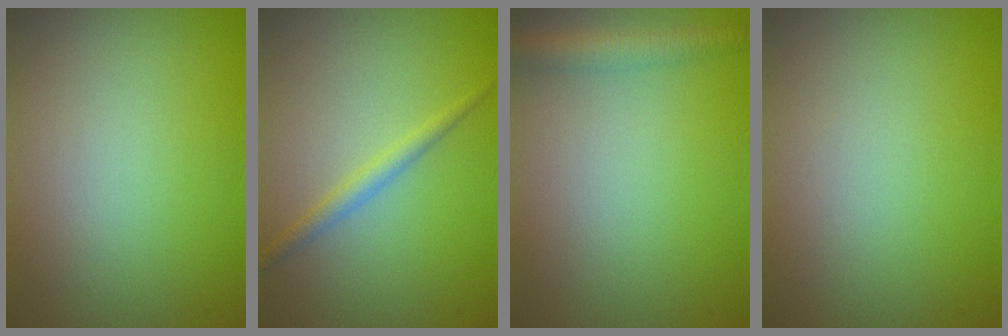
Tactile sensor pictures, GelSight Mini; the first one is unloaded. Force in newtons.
{"total": 1.6, "press": 1.6, "slide": 0.1}
{"total": 2.9, "press": 2.9, "slide": 0.1}
{"total": 0.0}